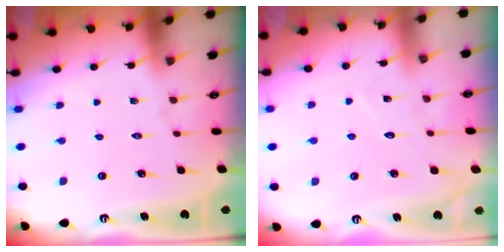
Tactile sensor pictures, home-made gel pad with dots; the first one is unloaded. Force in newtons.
{"total": 6.5, "press": 6.5, "slide": 0.1}